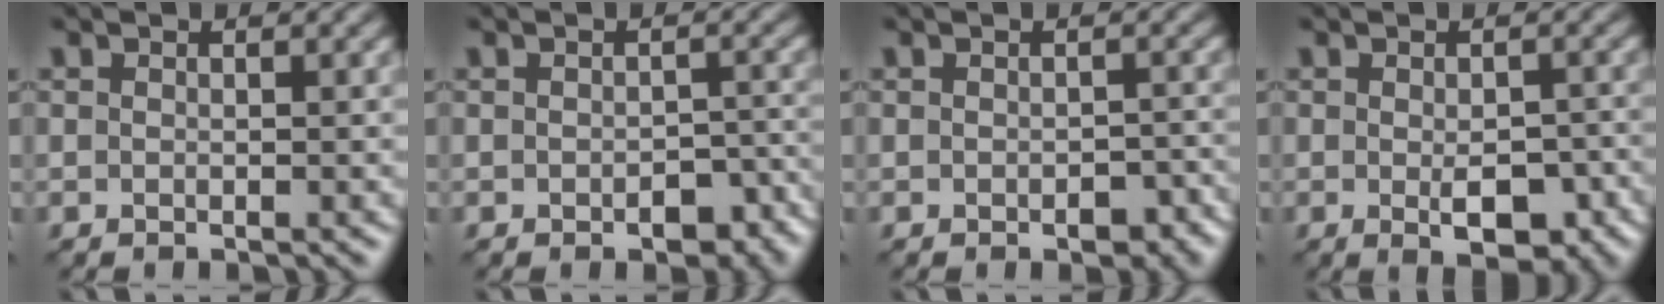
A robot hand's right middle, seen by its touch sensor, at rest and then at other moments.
{"total": 3.2, "force": [-1.3, 1.8, 2.2], "torque": [-0.026, -0.005, -0.012]}
{"total": 2.3, "force": [-0.8, 1.3, 1.7], "torque": [-0.023, -0.006, -0.006]}
{"total": 4.7, "force": [-1.4, 2.2, 3.9], "torque": [-0.057, -0.010, -0.016]}